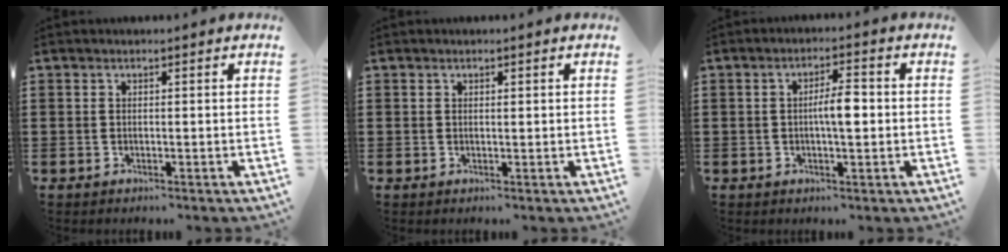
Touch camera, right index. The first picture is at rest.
{"total": 0.5, "force": [0.2, 0.2, 0.4], "torque": [-0.009, 0.001, 0.005]}
{"total": 4.6, "force": [-0.1, 1.2, 4.4], "torque": [-0.079, 0.003, -0.005]}